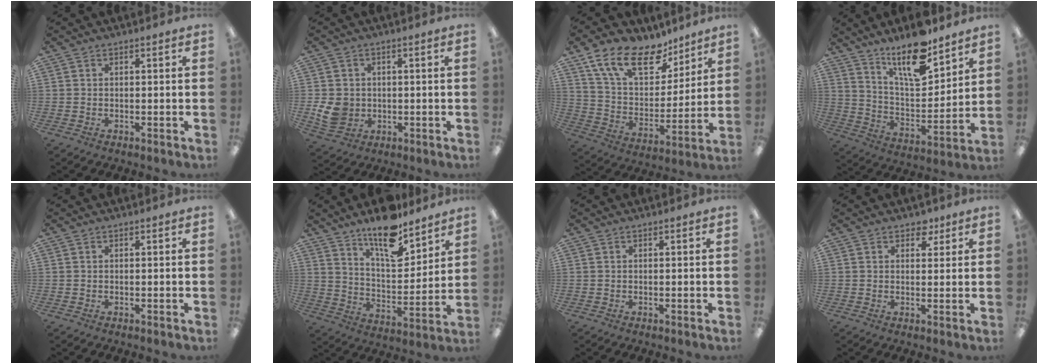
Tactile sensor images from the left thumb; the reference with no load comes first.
{"total": 6.1, "force": [-0.3, 5.5, 2.6], "torque": [-0.055, 0.003, -0.006]}
{"total": 18.8, "force": [12.6, 9.4, 10.3], "torque": [-0.194, -0.056, 0.229]}
{"total": 16.3, "force": [12.2, 5.2, 9.5], "torque": [-0.158, -0.077, 0.206]}
{"total": 0.0}
{"total": 14.4, "force": [11.5, 4.8, 7.2], "torque": [-0.109, -0.079, 0.199]}
{"total": 0.0}
{"total": 3.8, "force": [2.5, 2.4, 1.7], "torque": [-0.005, -0.009, 0.039]}